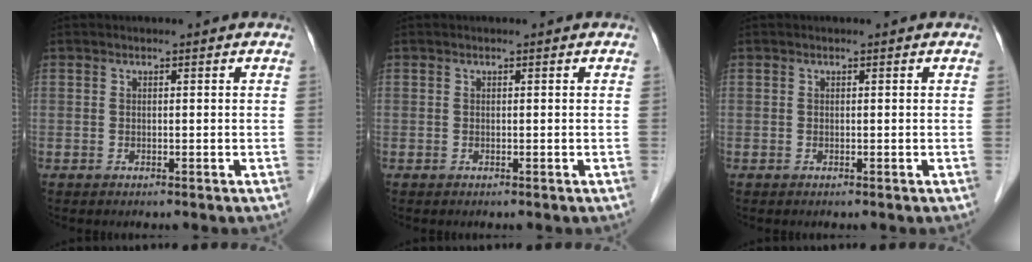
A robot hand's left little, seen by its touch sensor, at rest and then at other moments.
{"total": 0.0}
{"total": 0.0}